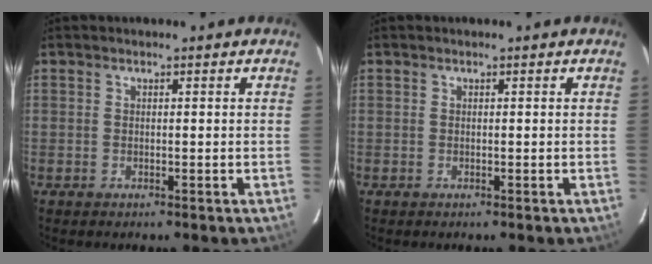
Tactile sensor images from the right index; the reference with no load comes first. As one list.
[{"total": 0.0}]